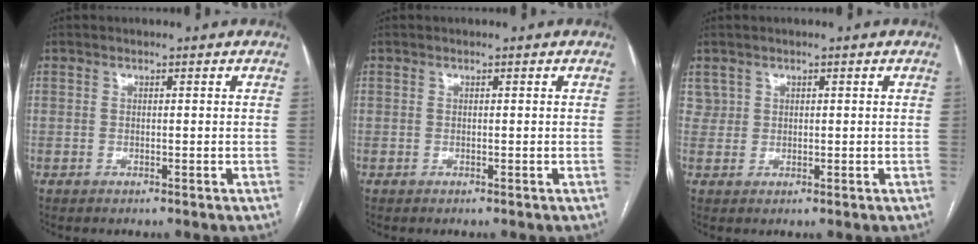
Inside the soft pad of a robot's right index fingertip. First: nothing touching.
{"total": 0.0}
{"total": 1.9, "force": [1.1, 1.5, 0.0], "torque": [0.014, 0.004, 0.013]}